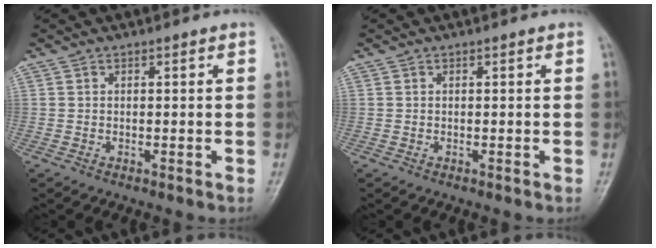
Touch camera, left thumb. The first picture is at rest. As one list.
[{"total": 0.0}]